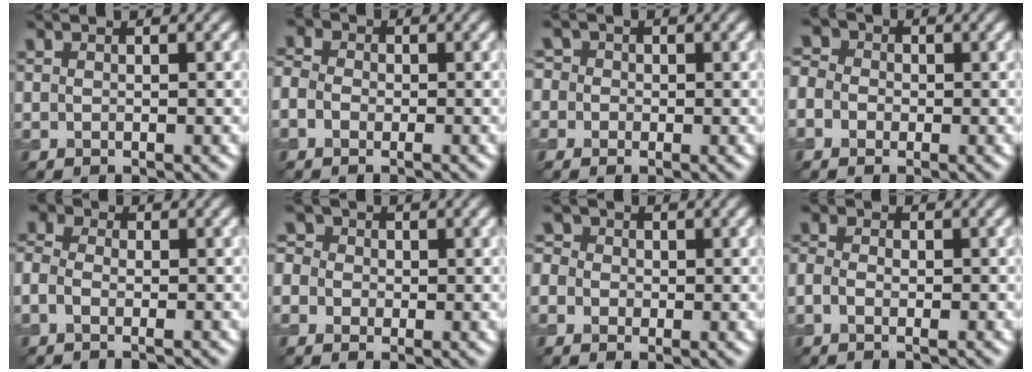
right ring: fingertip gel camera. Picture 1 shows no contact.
{"total": 4.8, "force": [-1.0, 3.8, 2.8], "torque": [-0.060, 0.019, -0.034]}
{"total": 2.4, "force": [0.1, 2.3, 0.8], "torque": [-0.004, 0.024, -0.031]}
{"total": 4.3, "force": [-0.9, 3.6, 2.2], "torque": [-0.054, 0.021, -0.034]}
{"total": 5.3, "force": [-1.6, 3.8, 3.3], "torque": [-0.063, 0.020, -0.044]}
{"total": 3.9, "force": [-0.6, 3.5, 1.6], "torque": [-0.039, 0.026, -0.038]}
{"total": 3.2, "force": [-0.2, 3.0, 1.3], "torque": [-0.027, 0.025, -0.031]}
{"total": 3.7, "force": [-1.1, 2.7, 2.2], "torque": [-0.029, 0.017, -0.032]}